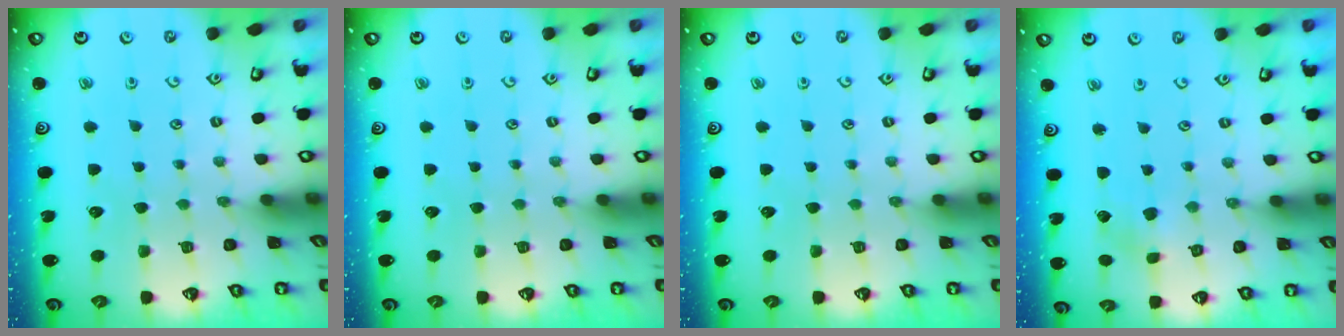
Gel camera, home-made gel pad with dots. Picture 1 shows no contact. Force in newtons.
{"total": 0.0}
{"total": 0.0}
{"total": 2.5, "press": 2.5, "slide": 0.3}